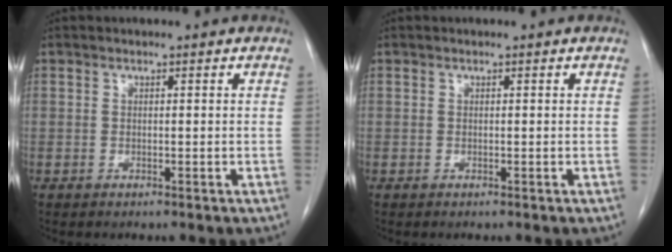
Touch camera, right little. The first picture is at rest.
{"total": 0.0}